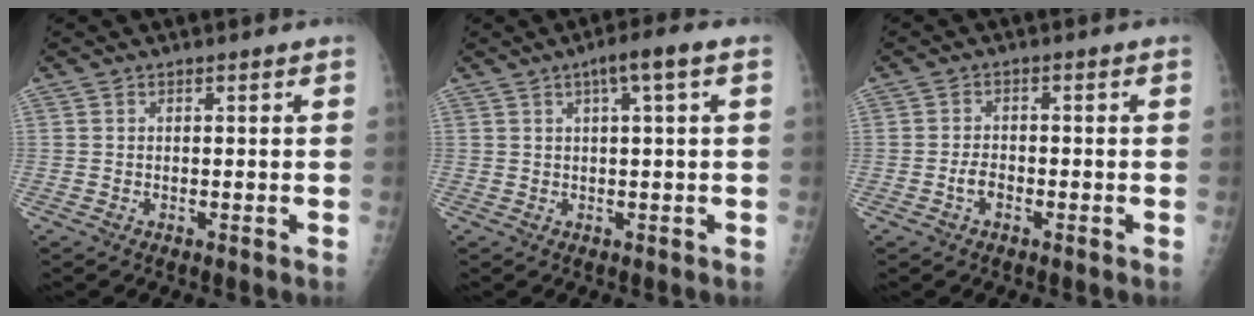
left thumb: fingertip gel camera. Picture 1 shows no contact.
{"total": 4.5, "force": [1.7, 0.1, 4.1], "torque": [-0.071, 0.013, 0.027]}
{"total": 2.5, "force": [-1.2, 1.5, 1.5], "torque": [-0.023, 0.012, -0.024]}